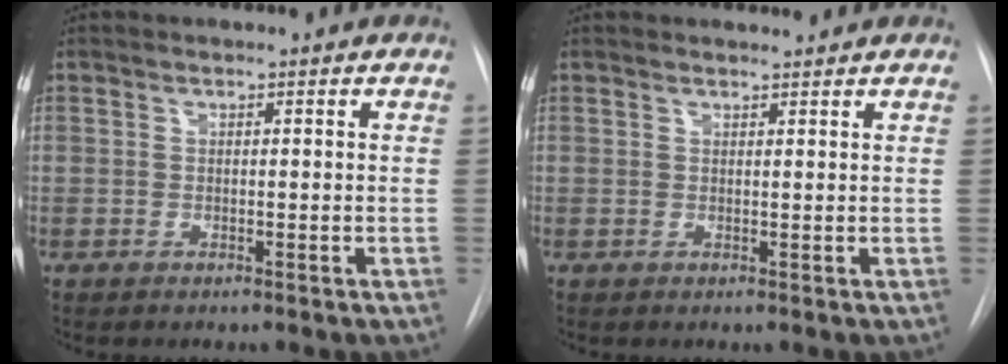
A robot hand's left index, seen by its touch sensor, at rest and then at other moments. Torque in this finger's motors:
{"motor_torque": [0.23, -0.13, 0.03, 0.01]}